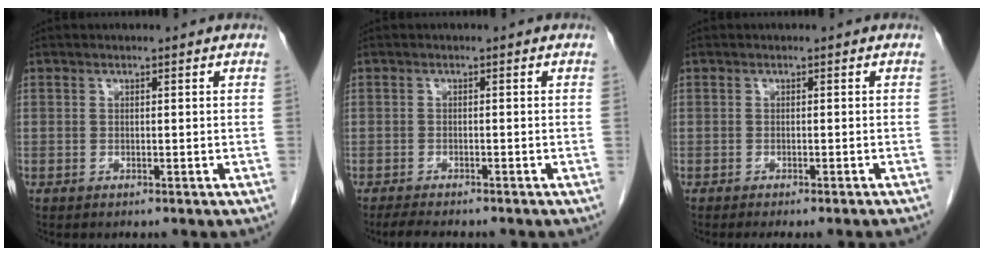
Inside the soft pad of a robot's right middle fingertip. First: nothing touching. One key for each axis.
{"total": 4.9, "fx": -4.2, "fy": 0.8, "fz": 2.3, "tx": -0.039, "ty": -0.013, "tz": -0.061}
{"total": 4.8, "fx": -4.3, "fy": -0.4, "fz": 2.2, "tx": -0.016, "ty": -0.007, "tz": -0.056}